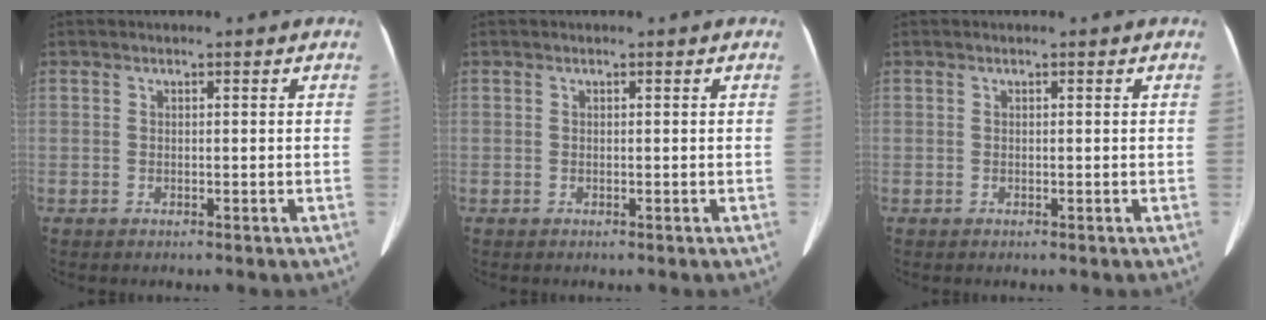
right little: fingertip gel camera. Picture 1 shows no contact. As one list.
[{"total": 0.0}, {"total": 0.0}]